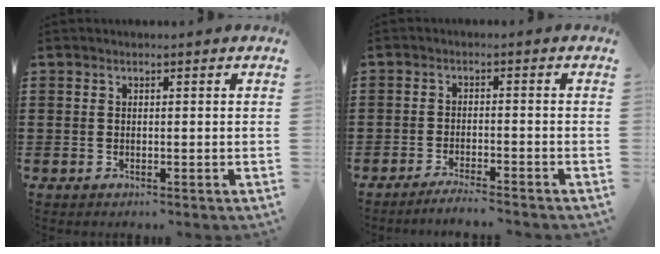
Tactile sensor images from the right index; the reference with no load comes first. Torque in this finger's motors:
{"motor_torque": [1.07, 1.07, 0.03, 0.02]}